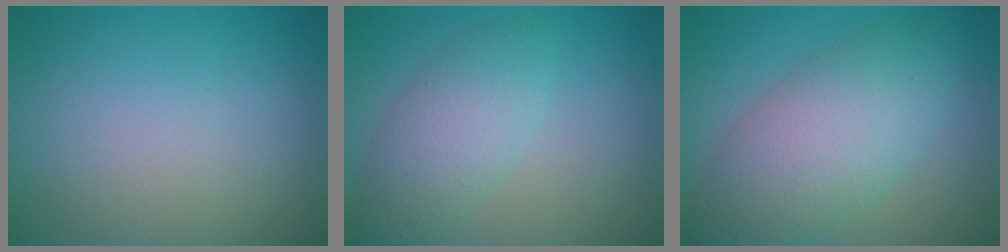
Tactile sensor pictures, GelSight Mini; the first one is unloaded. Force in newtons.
{"total": 4.2, "press": 4.2, "slide": 0.1}
{"total": 7.9, "press": 7.9, "slide": 0.2}